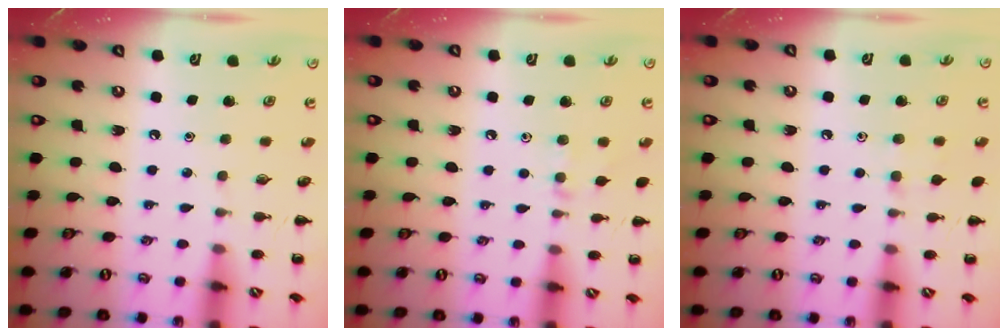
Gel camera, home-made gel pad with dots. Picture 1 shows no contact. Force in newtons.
{"total": 6.2, "press": 6.0, "slide": 1.8}
{"total": 5.8, "press": 5.4, "slide": 2.2}